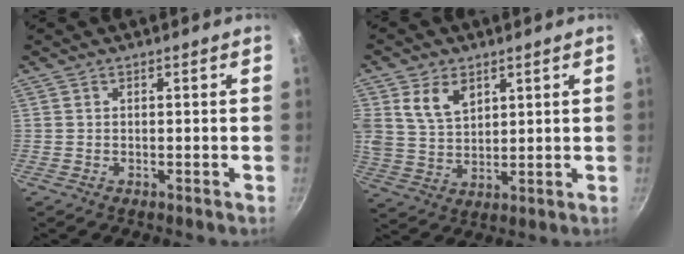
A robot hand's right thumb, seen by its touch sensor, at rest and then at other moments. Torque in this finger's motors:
{"motor_torque": [-0.47, 0.87, 0.22, 0.36, 0.13]}